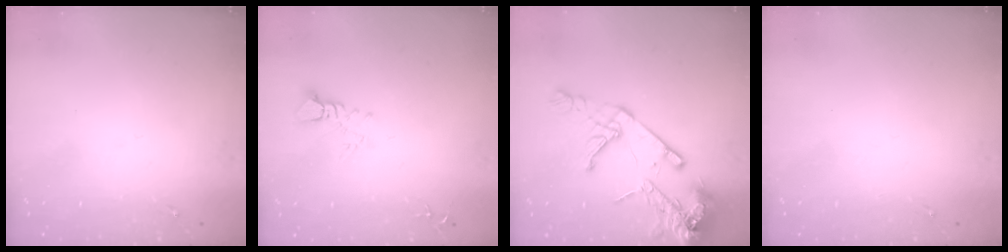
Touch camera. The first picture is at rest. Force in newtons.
{"total": 5.0, "press": 5.0, "slide": 0.2}
{"total": 19.4, "press": 19.2, "slide": 2.7}
{"total": 0.0}